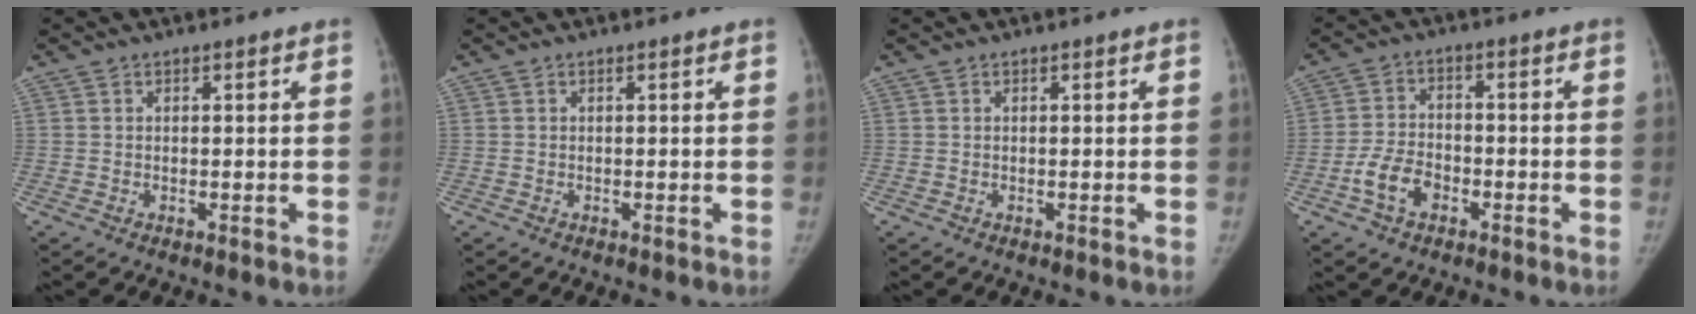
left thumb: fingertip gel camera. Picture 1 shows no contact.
{"total": 0.0}
{"total": 0.0}
{"total": 6.7, "force": [-3.1, 4.4, 4.0], "torque": [-0.069, 0.022, -0.059]}